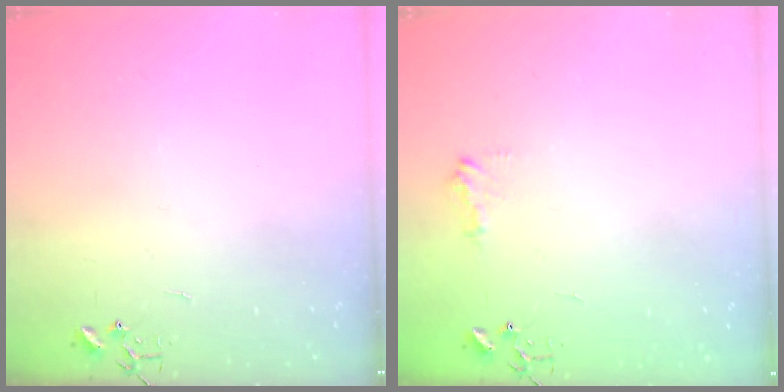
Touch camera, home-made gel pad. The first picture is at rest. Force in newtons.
{"total": 7.9, "press": 7.9, "slide": 0.6}